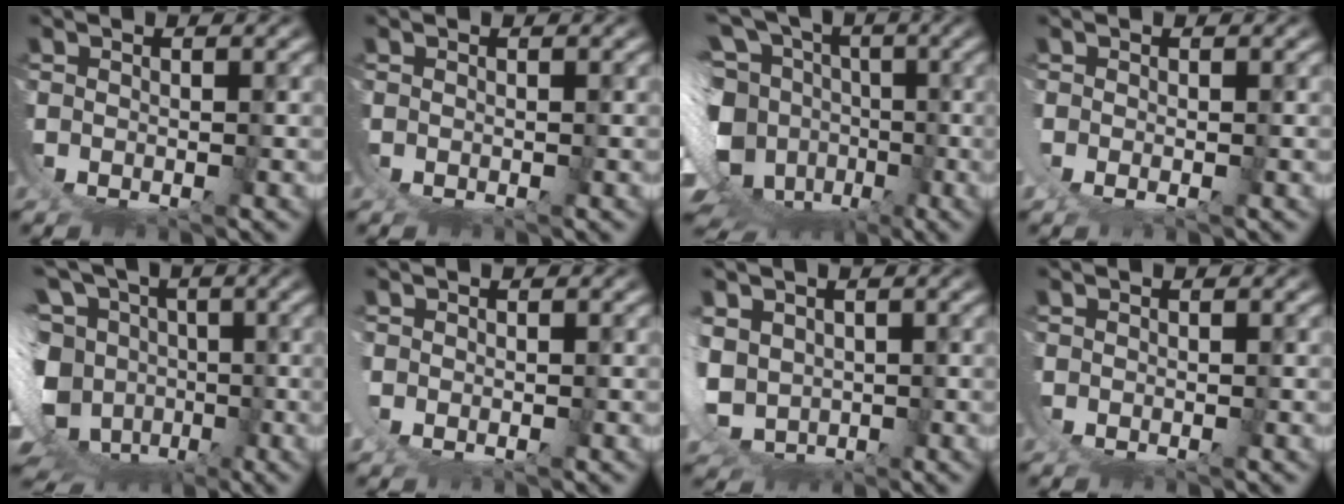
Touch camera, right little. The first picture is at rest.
{"total": 0.0}
{"total": 11.6, "force": [-1.3, 9.0, 7.2], "torque": [-0.162, -0.057, -0.009]}
{"total": 1.1, "force": [0.0, 0.2, 1.1], "torque": [-0.028, -0.007, 0.004]}
{"total": 13.5, "force": [-1.3, 11.0, 7.6], "torque": [-0.162, -0.047, -0.021]}
{"total": 1.2, "force": [0.4, 0.4, 1.0], "torque": [-0.034, -0.008, 0.014]}
{"total": 5.8, "force": [-0.1, 4.8, 3.2], "torque": [-0.116, -0.038, 0.018]}
{"total": 0.0}